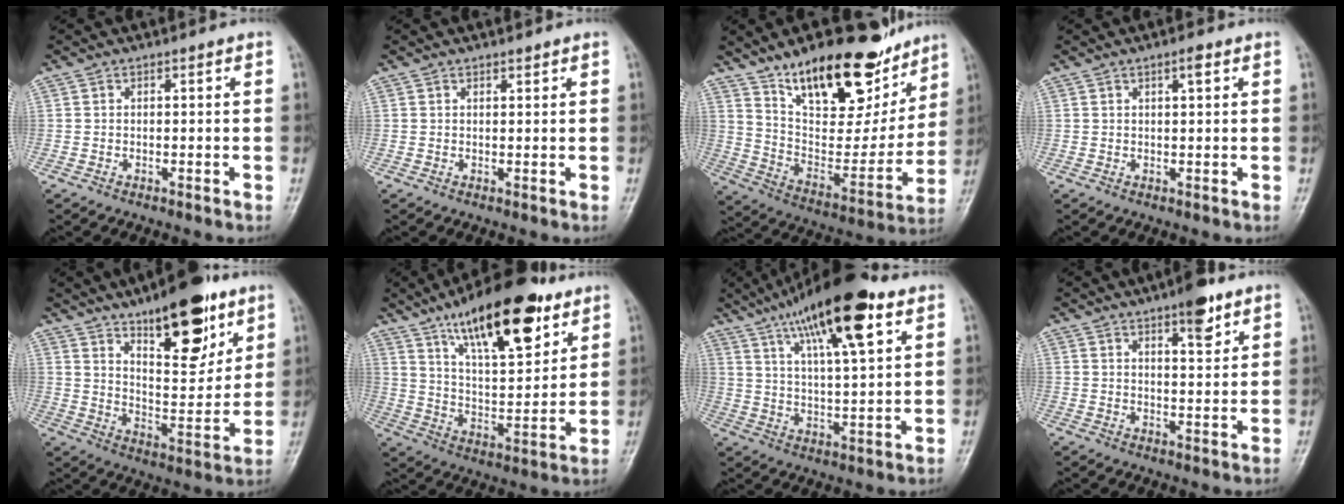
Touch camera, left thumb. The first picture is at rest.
{"total": 0.9, "force": [0.8, 0.3, 0.3], "torque": [-0.003, -0.005, 0.012]}
{"total": 25.7, "force": [17.2, 11.1, 15.4], "torque": [-0.188, -0.074, 0.279]}
{"total": 1.9, "force": [1.0, 0.5, 1.6], "torque": [-0.023, -0.002, 0.015]}
{"total": 16.1, "force": [9.9, 5.4, 11.4], "torque": [-0.140, -0.064, 0.165]}
{"total": 21.5, "force": [12.8, 7.9, 15.4], "torque": [-0.213, -0.054, 0.217]}
{"total": 19.5, "force": [11.0, 5.2, 15.3], "torque": [-0.244, -0.023, 0.185]}
{"total": 7.0, "force": [4.4, 2.1, 5.0], "torque": [-0.059, -0.024, 0.062]}